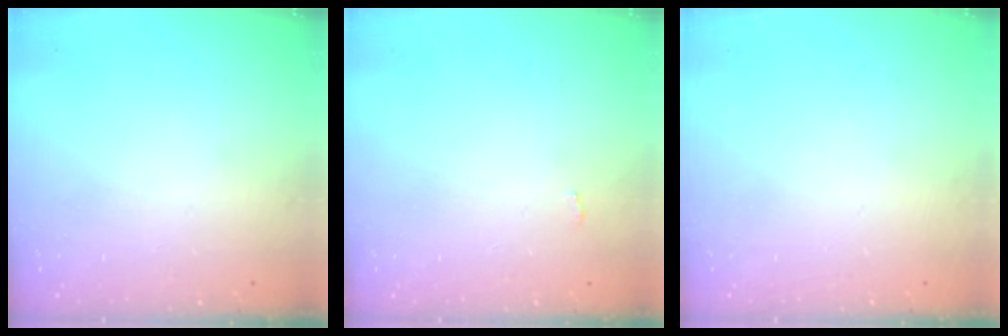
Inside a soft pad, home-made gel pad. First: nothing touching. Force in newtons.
{"total": 2.3, "press": 2.3, "slide": 0.3}
{"total": 0.0}